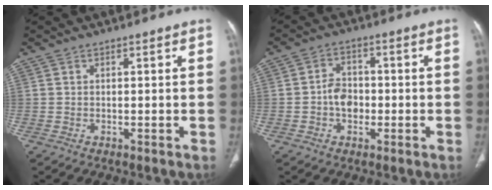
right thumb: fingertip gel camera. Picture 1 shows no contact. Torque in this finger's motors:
{"motor_torque": [0.27, 0.73, 0.49, -0.60, 0.03]}